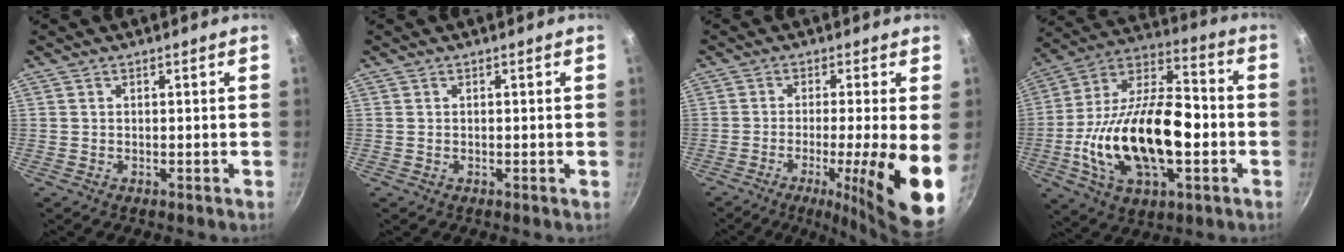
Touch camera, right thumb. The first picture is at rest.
{"total": 0.0}
{"total": 14.3, "force": [-3.0, 1.7, 13.9], "torque": [-0.201, -0.009, -0.045]}
{"total": 25.8, "force": [-4.3, 13.7, 21.4], "torque": [-0.377, 0.041, -0.078]}